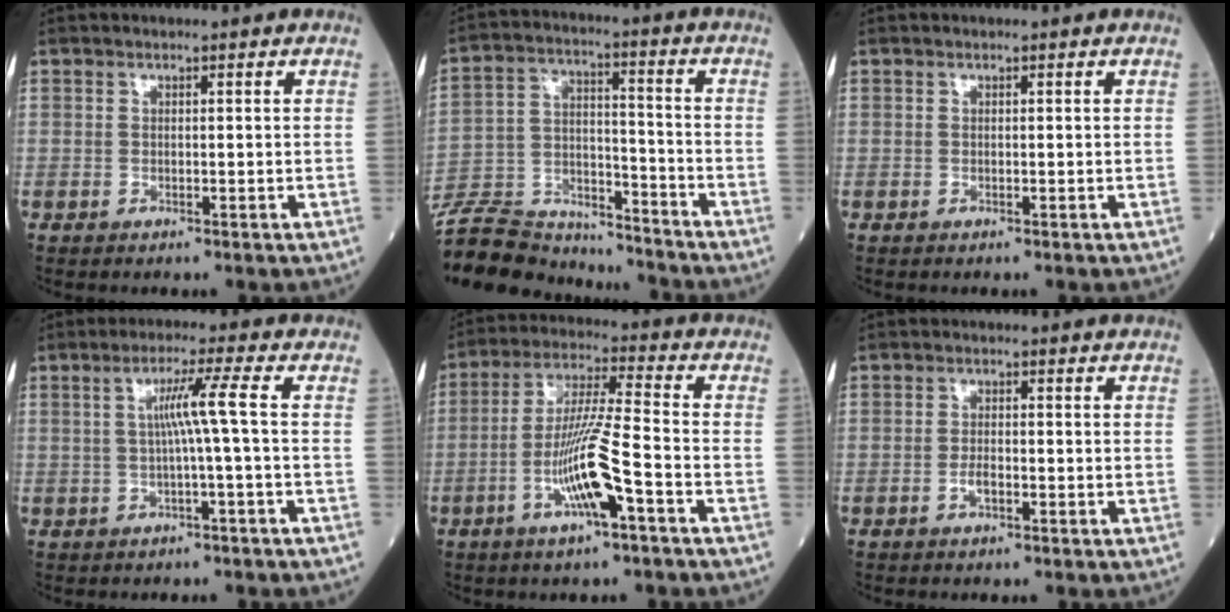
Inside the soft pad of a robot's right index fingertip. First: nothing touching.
{"total": 16.6, "force": [-15.9, 3.3, 3.4], "torque": [-0.067, 0.021, -0.264]}
{"total": 0.0}
{"total": 4.9, "force": [0.0, -1.4, 4.7], "torque": [-0.086, 0.008, 0.003]}
{"total": 11.2, "force": [-4.2, 0.3, 10.4], "torque": [-0.203, 0.000, -0.080]}
{"total": 1.8, "force": [-0.8, 0.6, 1.5], "torque": [-0.026, 0.002, -0.013]}